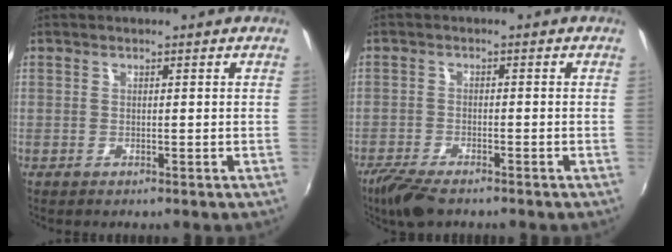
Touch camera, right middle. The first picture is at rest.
{"total": 7.0, "force": [-5.6, 1.8, 3.9], "torque": [-0.101, -0.022, -0.103]}